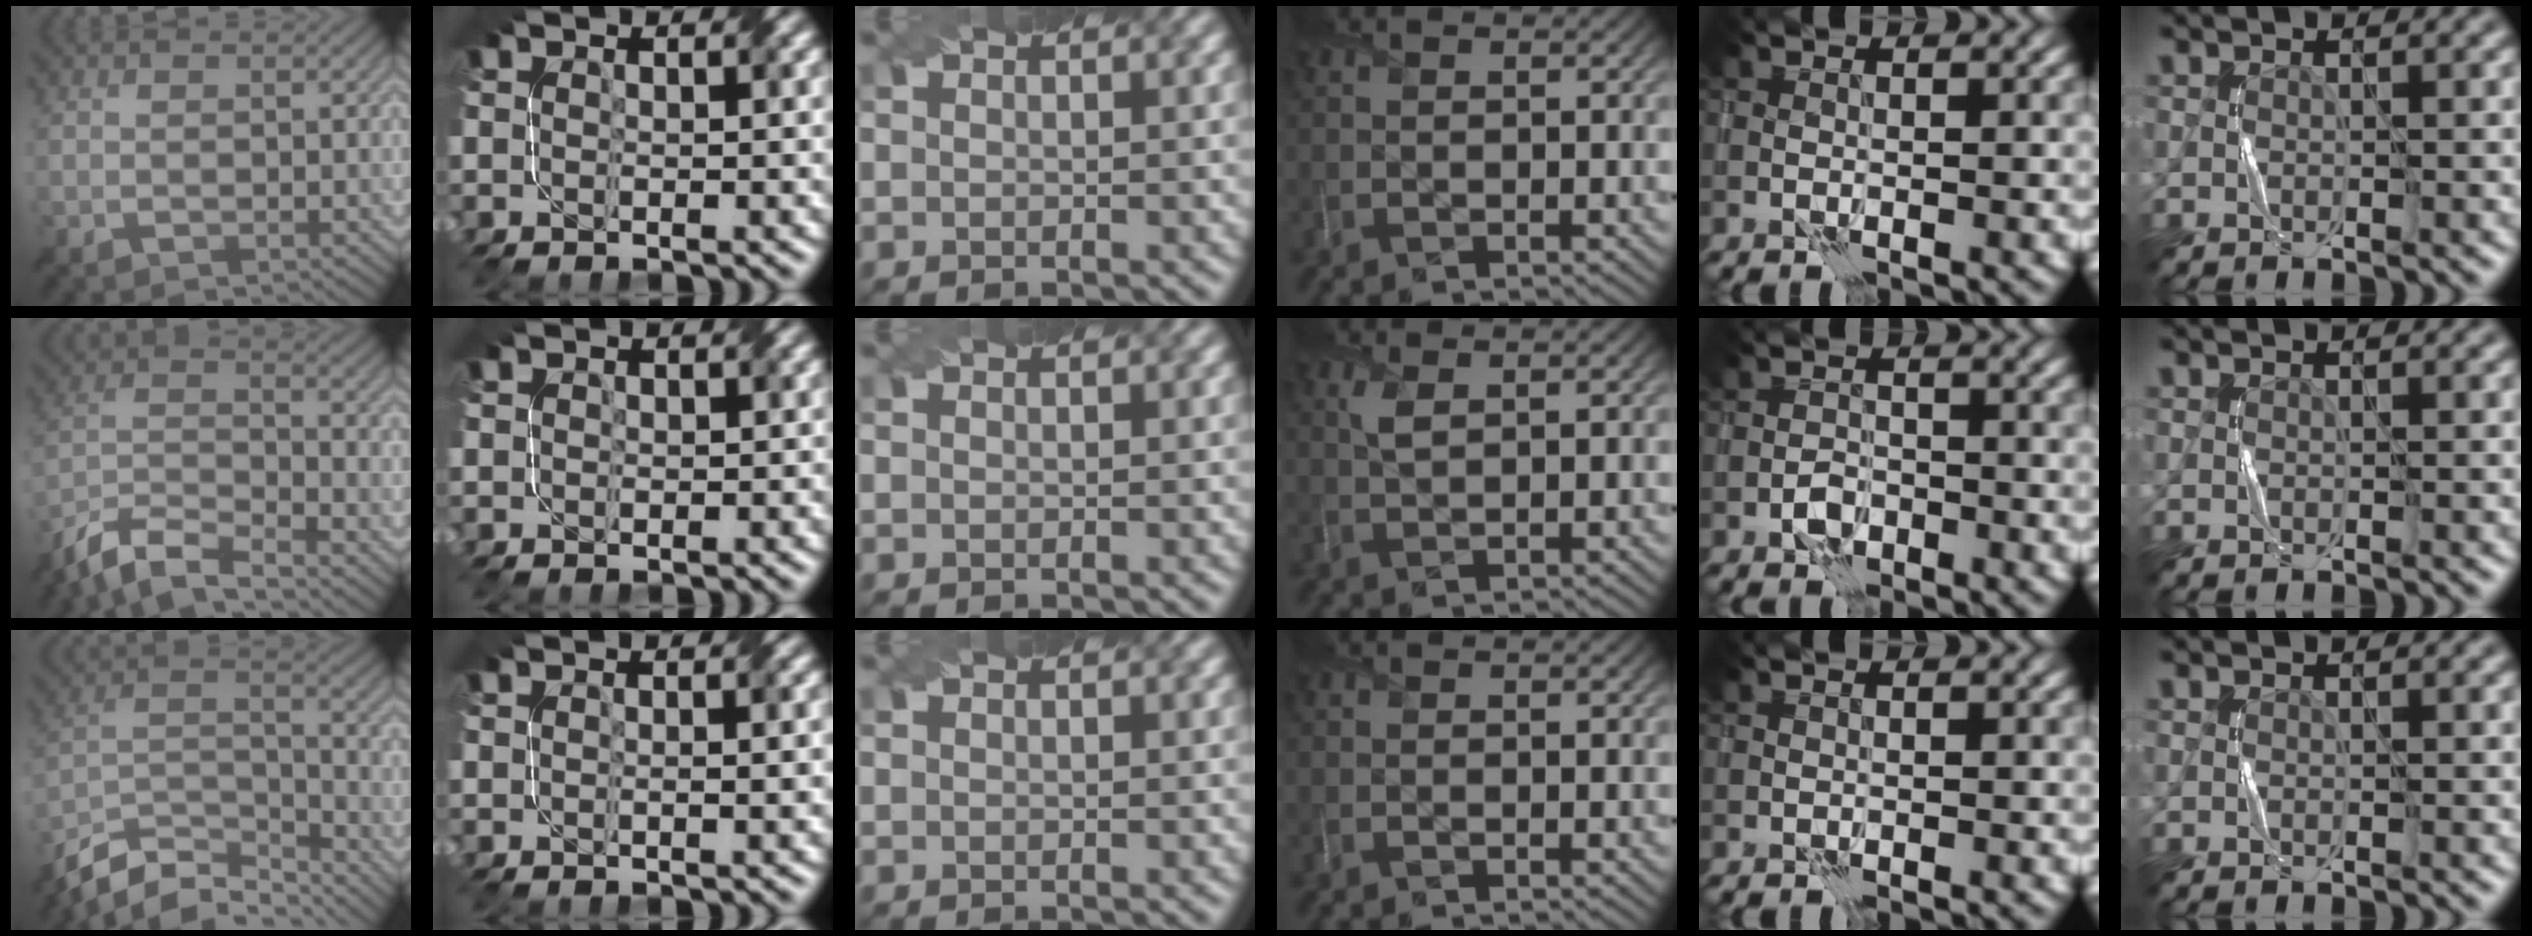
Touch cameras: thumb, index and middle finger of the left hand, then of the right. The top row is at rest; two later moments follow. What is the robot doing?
{"motion": "twist", "object": "screw"}